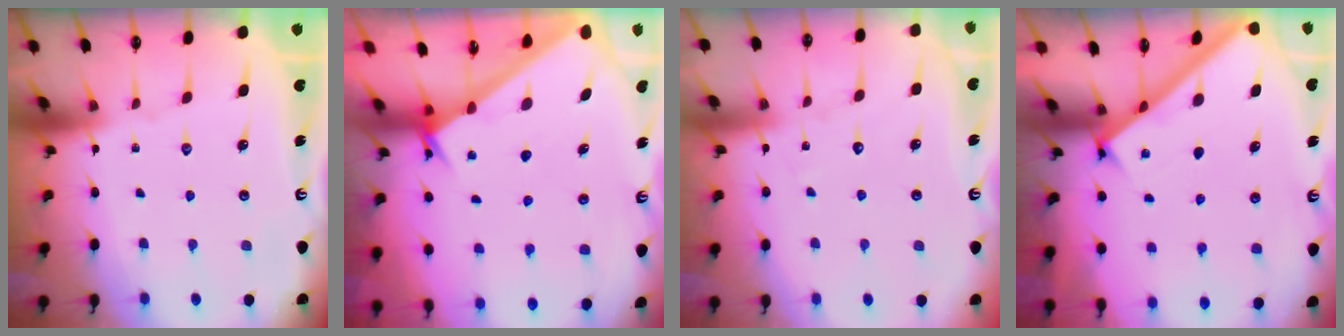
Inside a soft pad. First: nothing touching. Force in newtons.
{"total": 2.1, "press": 2.1, "slide": 0.3}
{"total": 4.9, "press": 4.9, "slide": 0.3}
{"total": 2.5, "press": 2.5, "slide": 0.3}